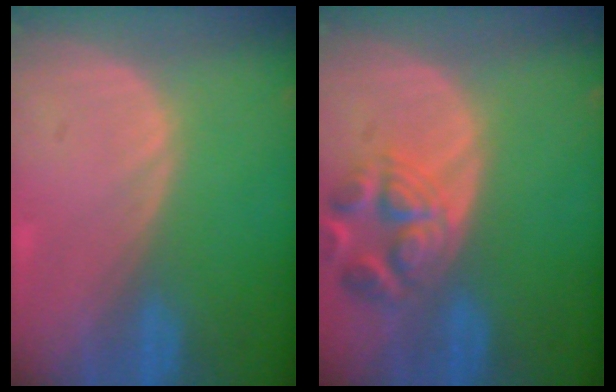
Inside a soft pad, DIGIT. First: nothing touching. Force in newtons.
{"total": 6.9, "press": 6.3, "slide": 2.7}